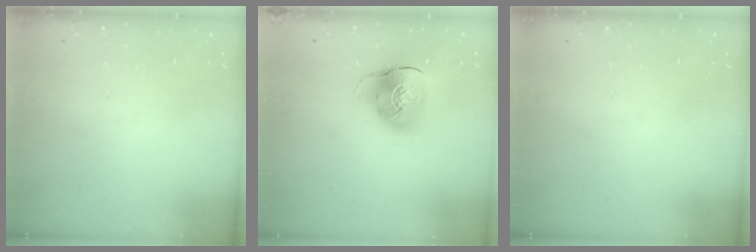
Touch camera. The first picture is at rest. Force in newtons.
{"total": 10.8, "press": 10.6, "slide": 2.0}
{"total": 0.0}